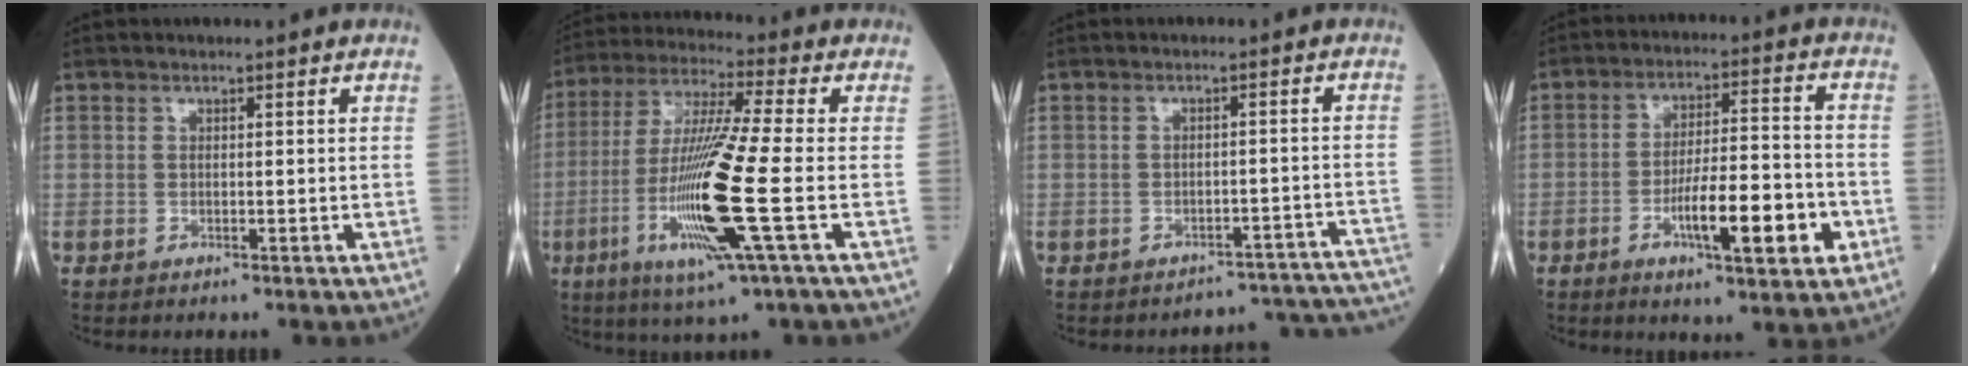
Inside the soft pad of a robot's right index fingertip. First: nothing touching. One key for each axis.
{"total": 16.2, "fx": -4.2, "fy": -0.4, "fz": 15.7, "tx": -0.324, "ty": -0.019, "tz": -0.086}
{"total": 13.1, "fx": -13.1, "fy": 1.2, "fz": -0.2, "tx": 0.026, "ty": 0.031, "tz": -0.139}
{"total": 11.5, "fx": -4.2, "fy": 2.0, "fz": 10.5, "tx": -0.172, "ty": 0.004, "tz": -0.066}